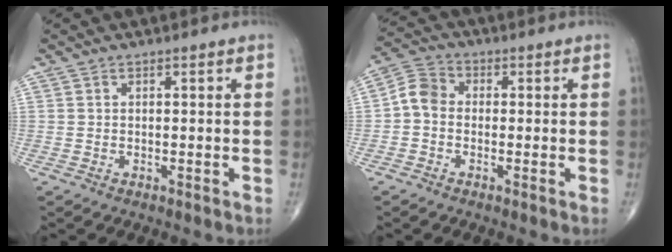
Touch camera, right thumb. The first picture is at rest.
{"total": 5.1, "force": [-0.6, 4.1, 2.9], "torque": [-0.043, 0.017, -0.028]}